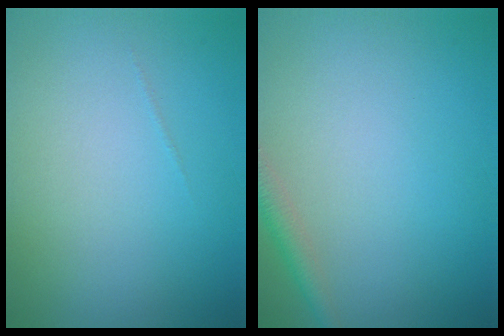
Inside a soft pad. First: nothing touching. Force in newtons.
{"total": 1.9, "press": 1.9, "slide": 0.0}